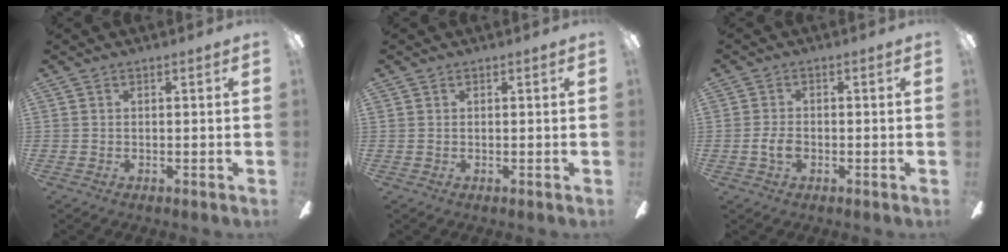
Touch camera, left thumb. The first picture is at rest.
{"total": 0.0}
{"total": 3.2, "force": [-0.9, 1.9, 2.4], "torque": [-0.054, 0.004, -0.019]}